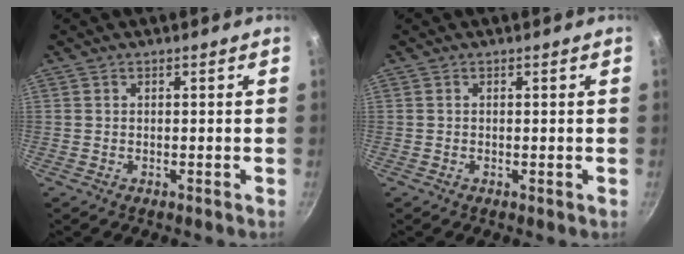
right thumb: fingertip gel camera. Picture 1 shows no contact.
{"total": 0.0}